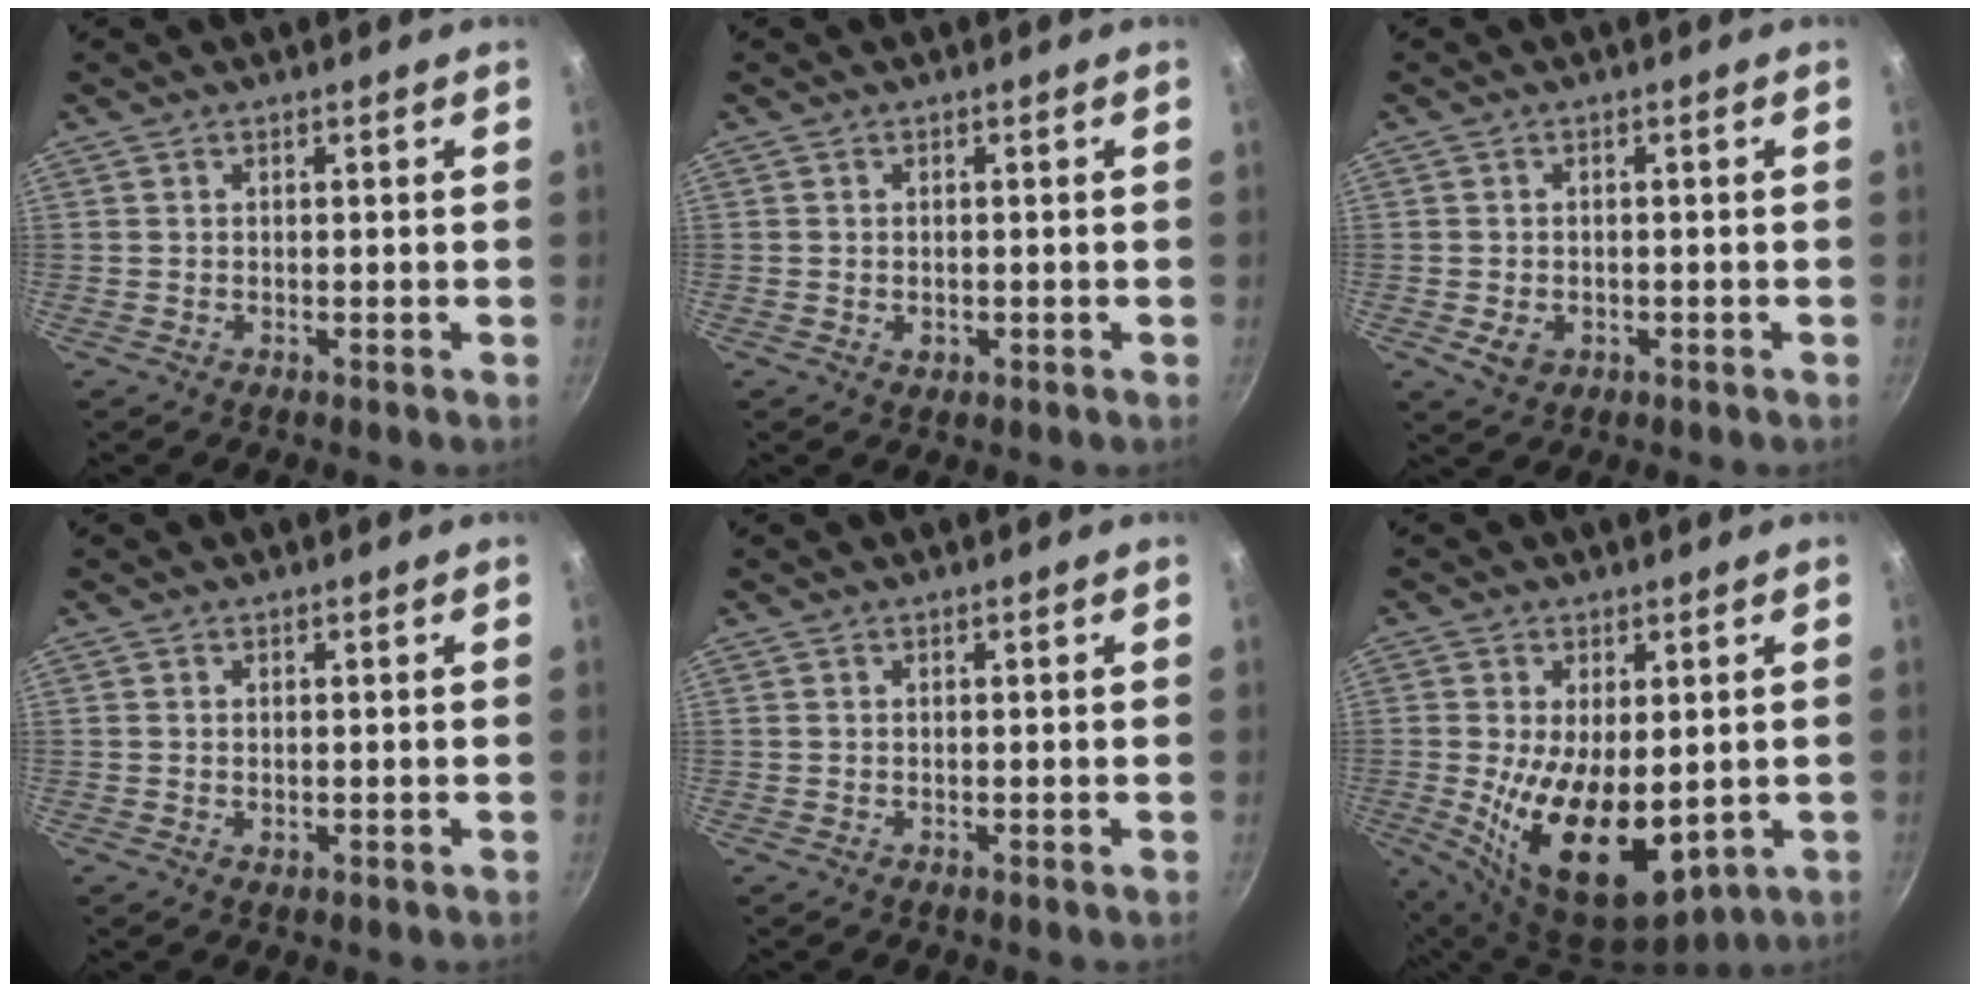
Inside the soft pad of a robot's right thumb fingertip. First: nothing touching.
{"total": 1.6, "force": [-0.4, 1.2, 1.0], "torque": [-0.014, 0.000, -0.006]}
{"total": 3.9, "force": [-1.1, 3.0, 2.3], "torque": [-0.034, 0.002, -0.011]}
{"total": 0.6, "force": [0.0, 0.4, 0.5], "torque": [-0.006, 0.000, 0.000]}
{"total": 0.0}
{"total": 15.6, "force": [-1.2, 8.5, 13.0], "torque": [-0.213, -0.028, 0.001]}